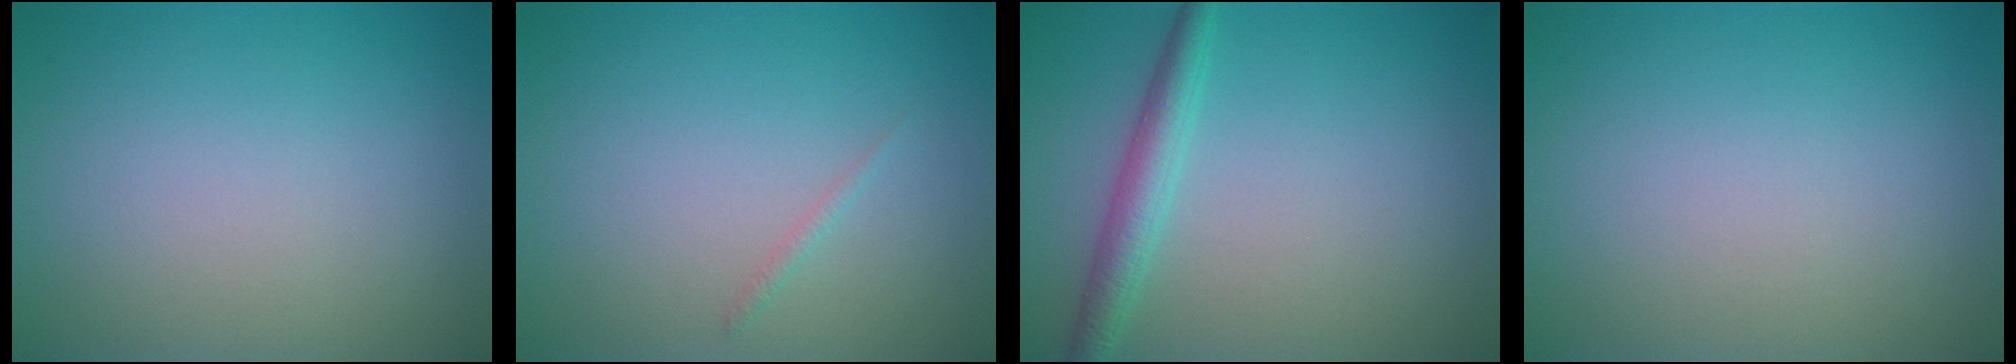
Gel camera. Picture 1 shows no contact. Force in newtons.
{"total": 0.5, "press": 0.5, "slide": 0.0}
{"total": 2.7, "press": 2.7, "slide": 0.1}
{"total": 0.0}